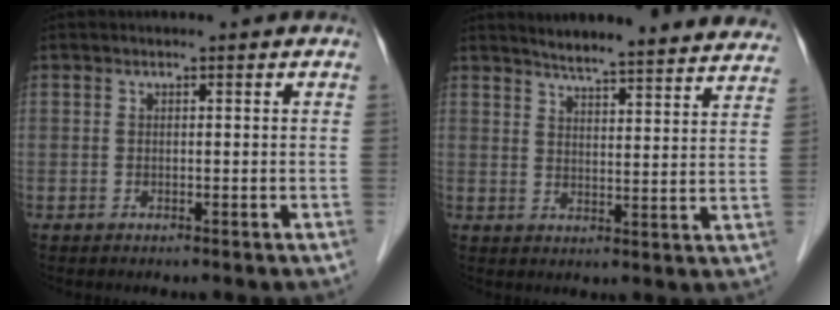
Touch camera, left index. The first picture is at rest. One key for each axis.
{"total": 19.8, "fx": 18.5, "fy": 1.5, "fz": 7.0, "tx": -0.095, "ty": -0.026, "tz": 0.220}